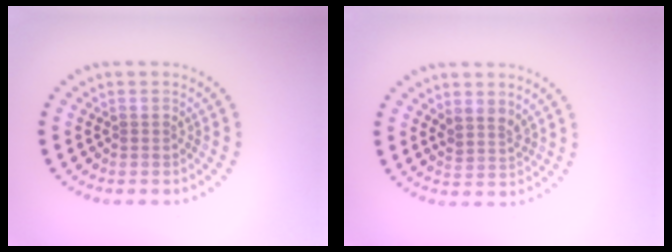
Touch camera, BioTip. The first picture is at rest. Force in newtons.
{"total": 1.8, "press": 1.5, "slide": 1.1}